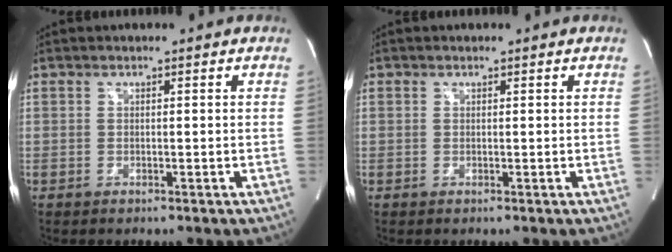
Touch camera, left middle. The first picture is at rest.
{"total": 0.0}